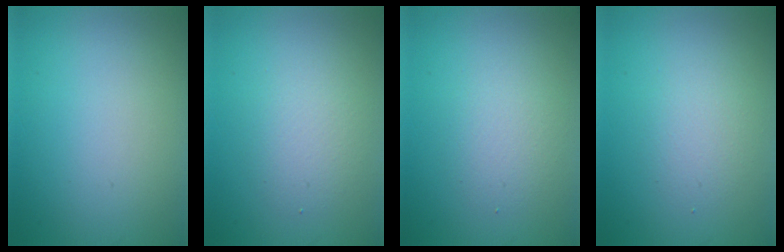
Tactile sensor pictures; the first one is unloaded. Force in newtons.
{"total": 2.4, "press": 2.4, "slide": 0.2}
{"total": 2.2, "press": 2.2, "slide": 0.2}
{"total": 2.0, "press": 2.0, "slide": 0.1}